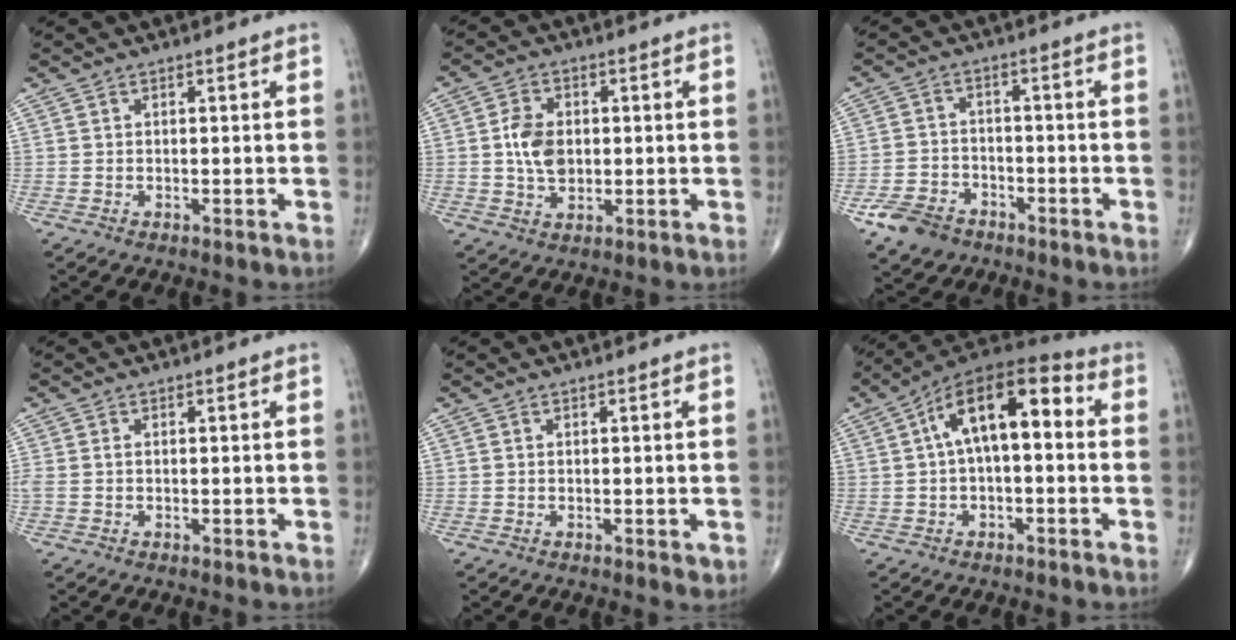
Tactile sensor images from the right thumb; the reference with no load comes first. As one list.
[{"total": 6.9, "force": [0.3, 4.8, 4.9], "torque": [-0.081, 0.000, 0.006]}, {"total": 7.3, "force": [-4.6, 5.0, 2.7], "torque": [-0.041, 0.021, -0.085]}, {"total": 1.5, "force": [-0.1, 0.9, 1.2], "torque": [-0.038, 0.004, 0.000]}, {"total": 1.1, "force": [-0.1, 0.5, 1.0], "torque": [-0.010, -0.003, -0.001]}, {"total": 14.4, "force": [2.1, 6.8, 12.6], "torque": [-0.189, 0.044, 0.025]}]